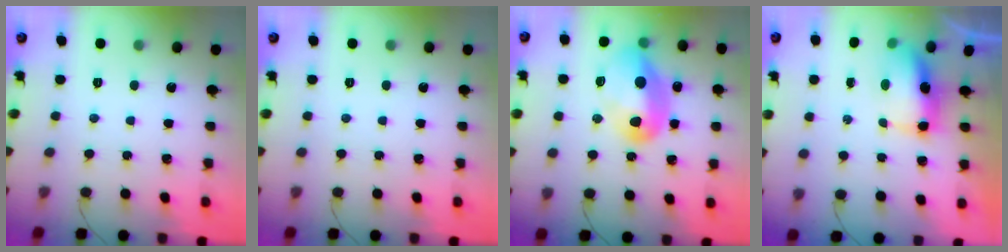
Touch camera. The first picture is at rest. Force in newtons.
{"total": 0.0}
{"total": 16.2, "press": 16.1, "slide": 0.9}
{"total": 7.0, "press": 6.7, "slide": 1.9}